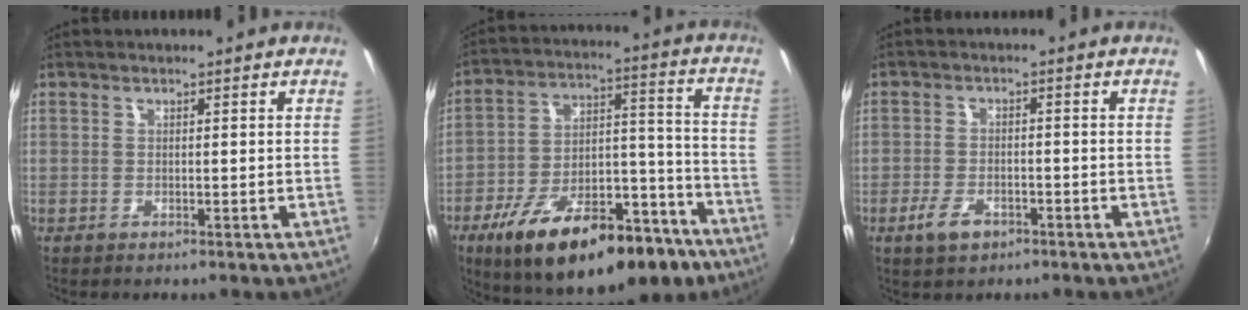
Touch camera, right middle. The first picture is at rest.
{"total": 26.9, "force": [-17.1, 11.3, 17.5], "torque": [-0.283, 0.001, -0.240]}
{"total": 4.9, "force": [-2.9, 2.6, 3.0], "torque": [-0.074, -0.004, -0.052]}